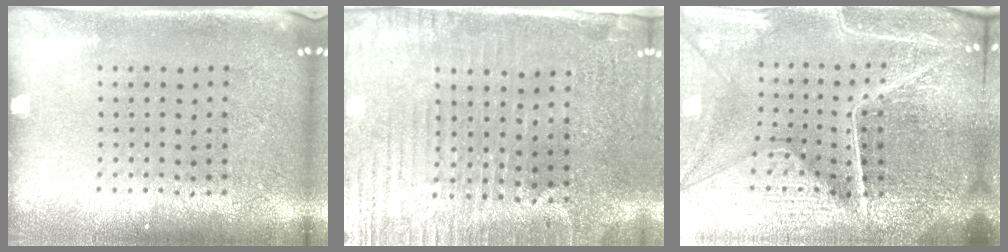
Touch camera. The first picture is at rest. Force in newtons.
{"total": 3.2, "press": 2.9, "slide": 1.4}
{"total": 6.5, "press": 5.7, "slide": 3.1}